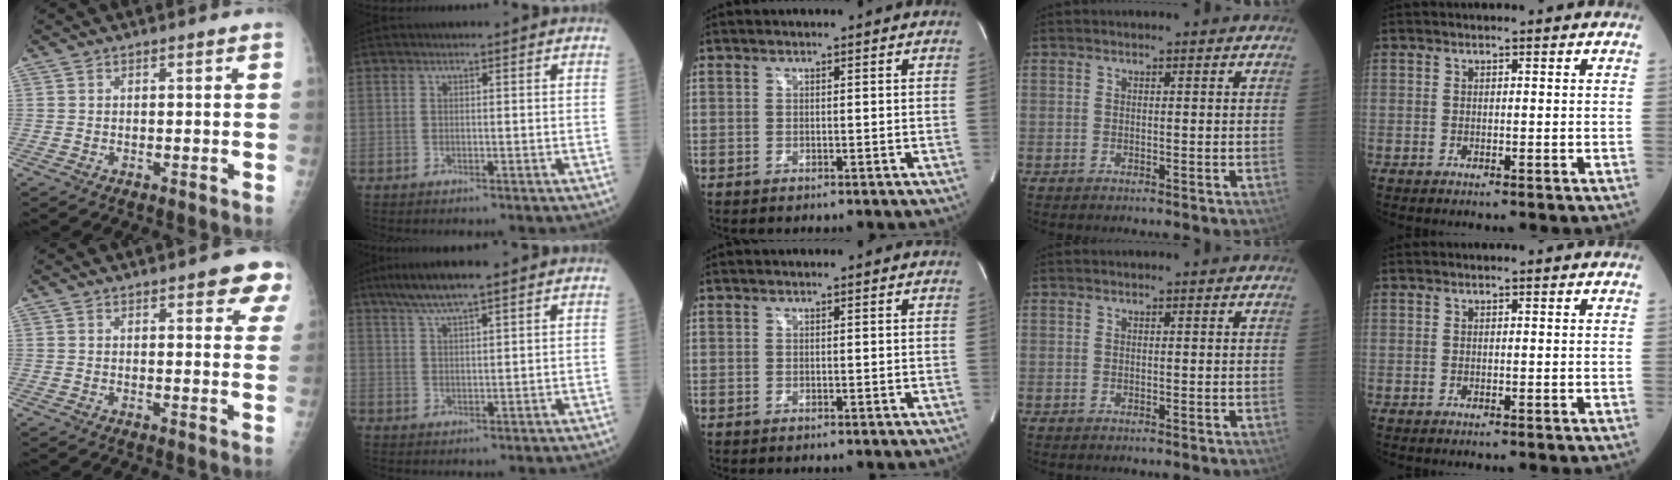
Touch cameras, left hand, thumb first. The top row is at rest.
{"thumb": {"total": 6.7, "force": [4.2, 2.4, 4.7], "torque": [-0.025, -0.013, 0.042]}, "index": {"total": 7.0, "force": [5.2, 0.6, 4.7], "torque": [-0.087, 0.024, 0.092]}}